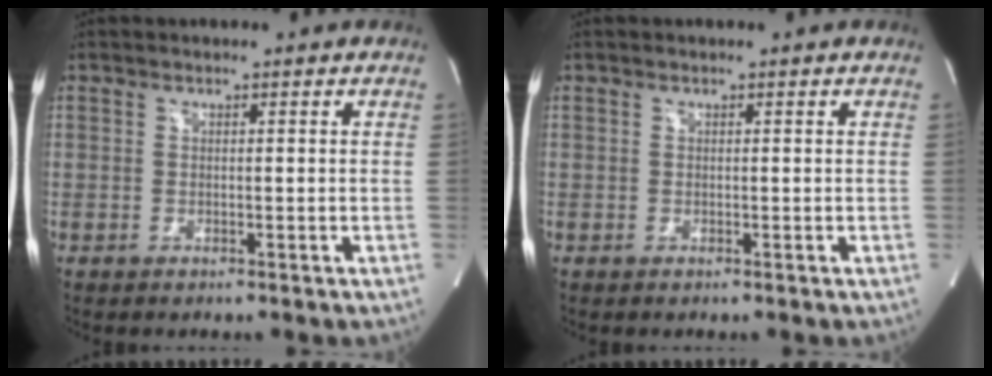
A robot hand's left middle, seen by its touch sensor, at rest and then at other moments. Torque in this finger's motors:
{"motor_torque": [-0.02, -0.02, 0.00, 0.00]}